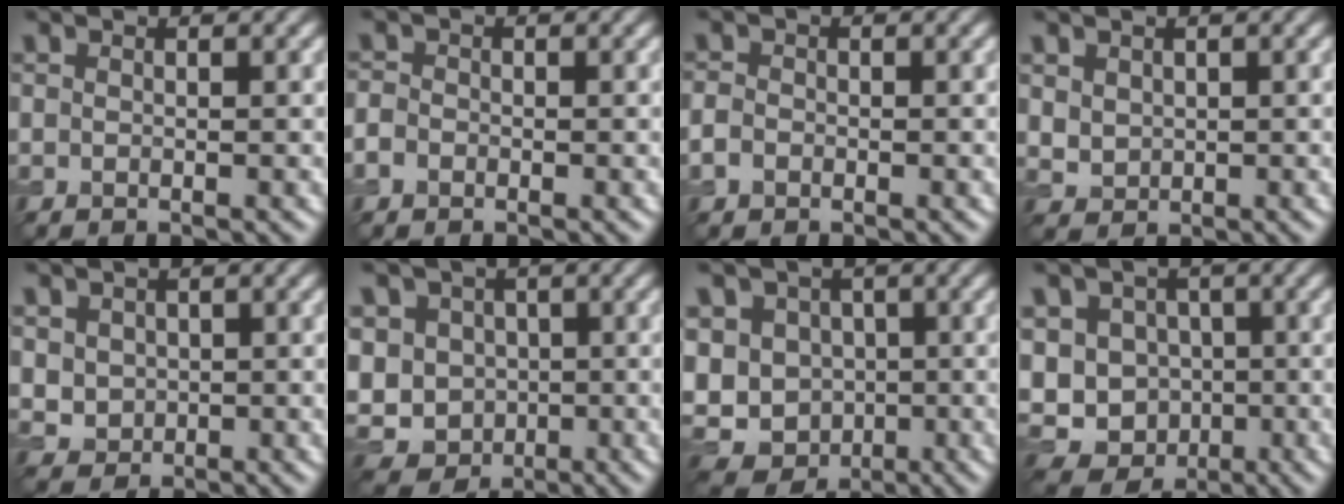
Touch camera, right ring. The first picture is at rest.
{"total": 1.5, "force": [-0.8, 1.1, 0.5], "torque": [-0.008, 0.001, -0.020]}
{"total": 1.4, "force": [-0.7, 1.1, 0.6], "torque": [-0.010, 0.000, -0.018]}
{"total": 1.8, "force": [0.7, 1.5, 0.7], "torque": [-0.017, -0.005, 0.021]}
{"total": 2.4, "force": [0.5, 2.2, 0.9], "torque": [-0.027, -0.004, 0.020]}
{"total": 7.9, "force": [-0.8, 7.0, 3.6], "torque": [-0.075, 0.002, -0.031]}
{"total": 9.5, "force": [-0.8, 8.1, 4.8], "torque": [-0.088, 0.004, -0.032]}
{"total": 9.7, "force": [-1.2, 8.7, 4.3], "torque": [-0.082, 0.006, -0.042]}